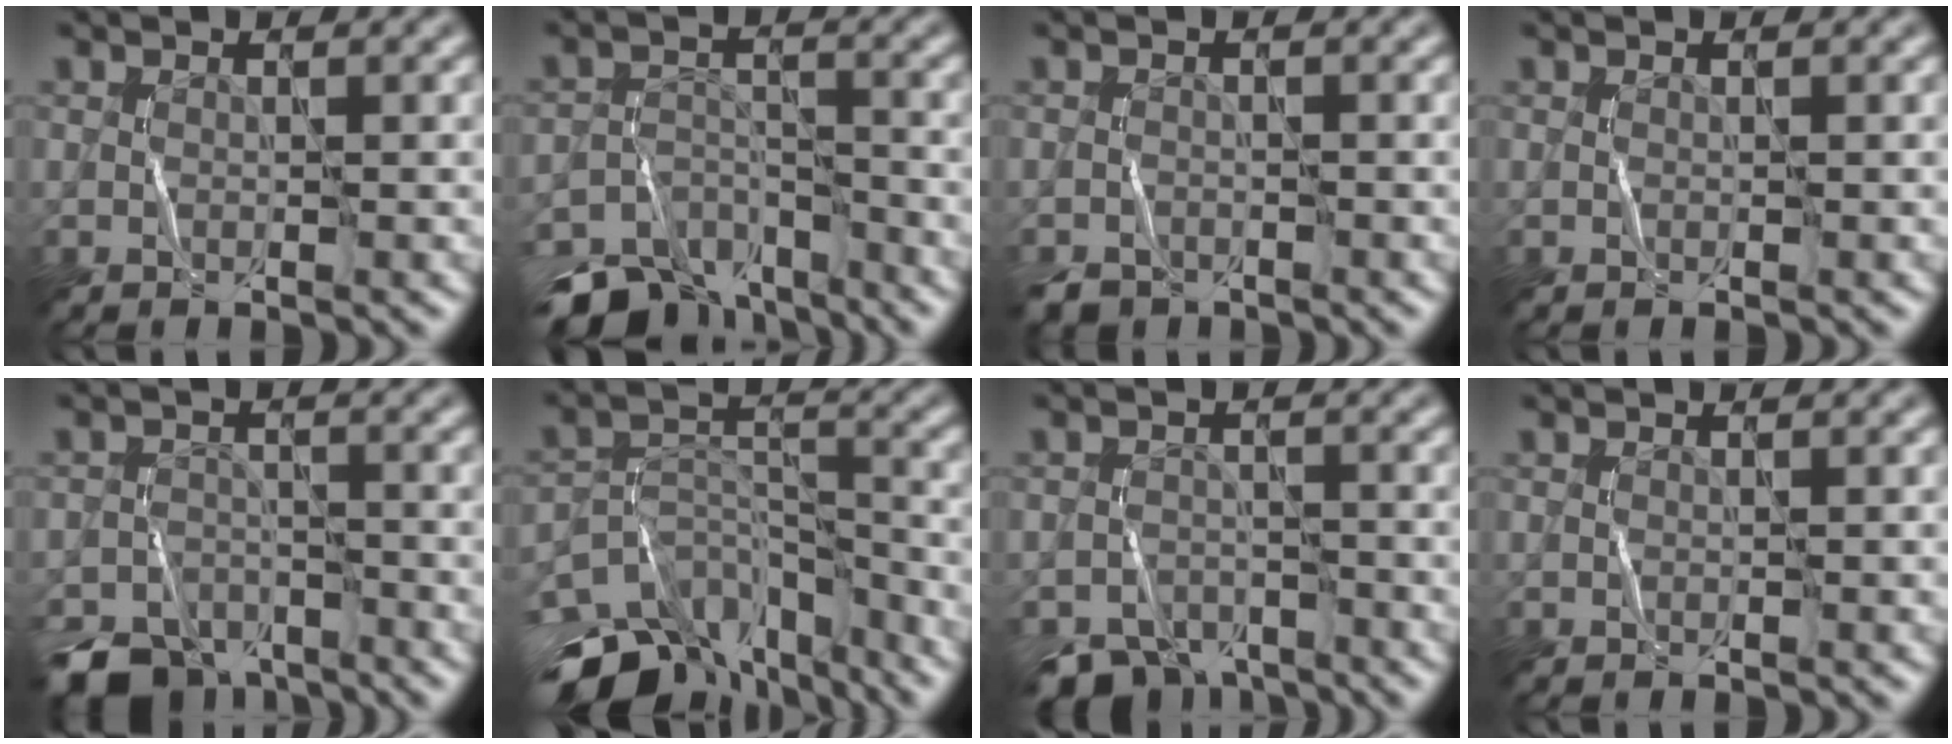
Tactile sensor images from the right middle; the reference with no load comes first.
{"total": 9.1, "force": [-7.3, 4.2, 3.5], "torque": [-0.056, -0.014, -0.122]}
{"total": 1.8, "force": [-1.6, 0.9, 0.3], "torque": [-0.002, -0.003, -0.032]}
{"total": 0.0}
{"total": 6.5, "force": [-5.3, 3.2, 2.0], "torque": [-0.034, -0.014, -0.100]}
{"total": 12.6, "force": [-9.8, 6.0, 5.0], "torque": [-0.090, 0.006, -0.154]}
{"total": 5.3, "force": [-4.6, 2.1, 1.6], "torque": [-0.022, -0.012, -0.087]}
{"total": 0.0}